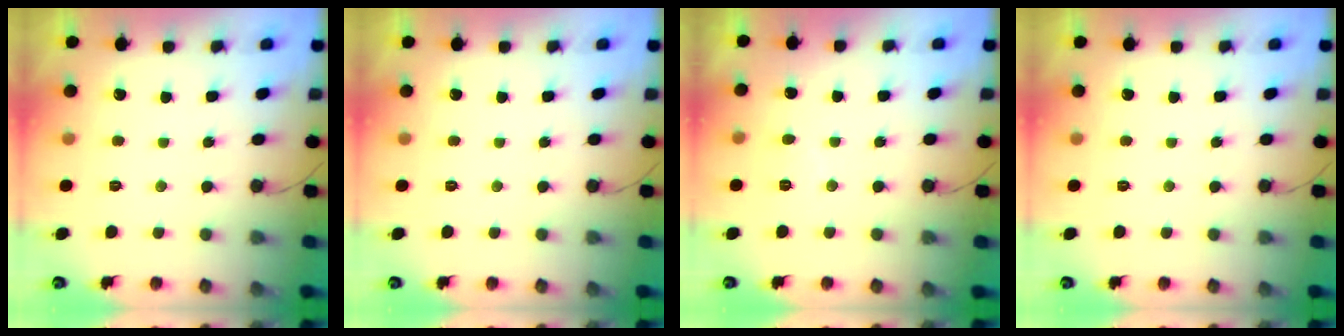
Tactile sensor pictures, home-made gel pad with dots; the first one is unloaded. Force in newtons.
{"total": 0.0}
{"total": 3.2, "press": 3.2, "slide": 0.3}
{"total": 0.0}